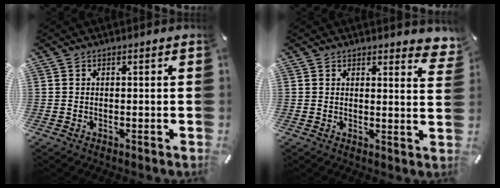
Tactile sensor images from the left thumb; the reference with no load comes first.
{"total": 3.3, "force": [2.8, 1.4, 1.3], "torque": [0.000, -0.021, 0.044]}